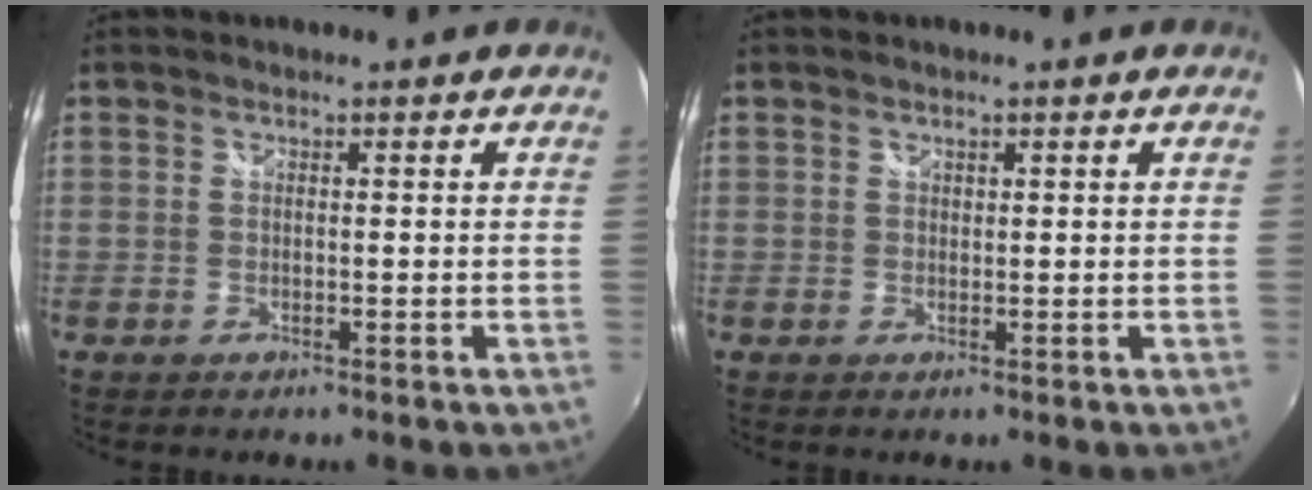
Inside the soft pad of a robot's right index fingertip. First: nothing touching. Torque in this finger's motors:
{"motor_torque": [-0.31, 0.06, -0.09, -0.01]}